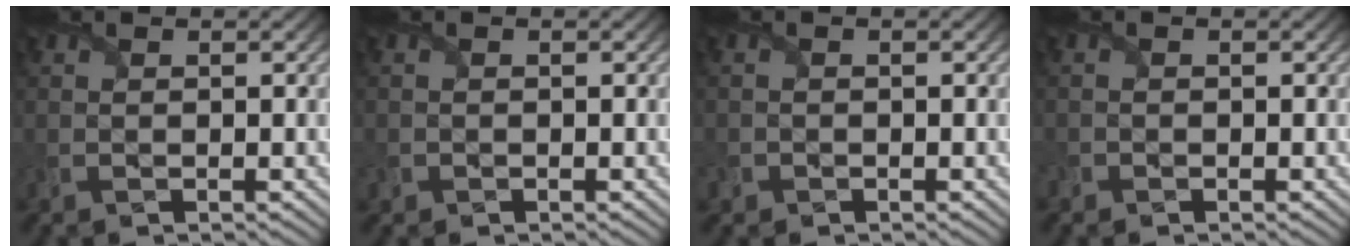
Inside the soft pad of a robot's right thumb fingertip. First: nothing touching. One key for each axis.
{"total": 0.7, "fx": -0.3, "fy": 0.6, "fz": -0.2, "tx": 0.003, "ty": -0.003, "tz": -0.010}
{"total": 1.1, "fx": -0.7, "fy": 0.9, "fz": -0.2, "tx": 0.002, "ty": -0.003, "tz": -0.016}
{"total": 1.1, "fx": -0.8, "fy": 0.7, "fz": 0.1, "tx": -0.004, "ty": -0.003, "tz": -0.018}